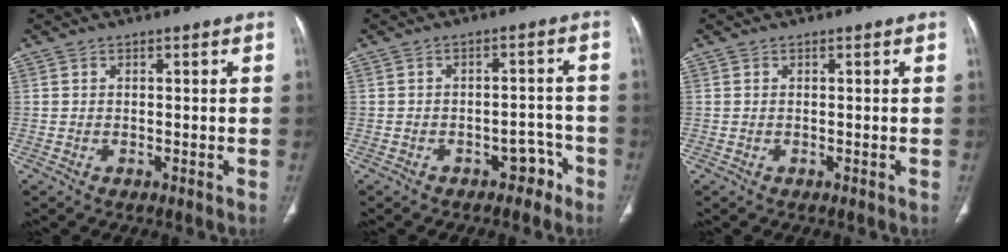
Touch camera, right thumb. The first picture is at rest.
{"total": 4.4, "force": [-3.0, 2.7, 1.6], "torque": [0.003, 0.044, -0.037]}
{"total": 0.0}